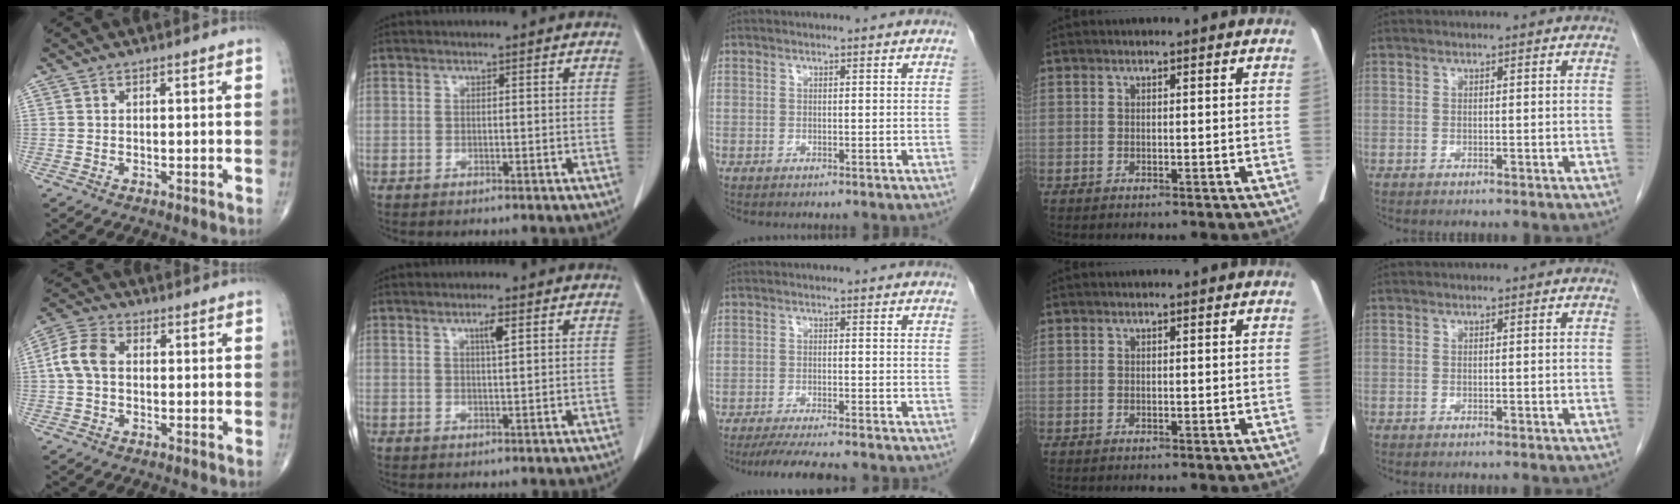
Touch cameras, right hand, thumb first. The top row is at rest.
{"thumb": {"total": 6.5, "force": [0.3, 4.5, 4.8], "torque": [-0.101, 0.020, -0.002]}, "index": {"total": 2.3, "force": [1.1, 0.1, 2.0], "torque": [-0.036, -0.002, 0.018]}, "middle": {"total": 8.4, "force": [-7.4, 0.5, 3.9], "torque": [-0.058, -0.019, -0.115]}}